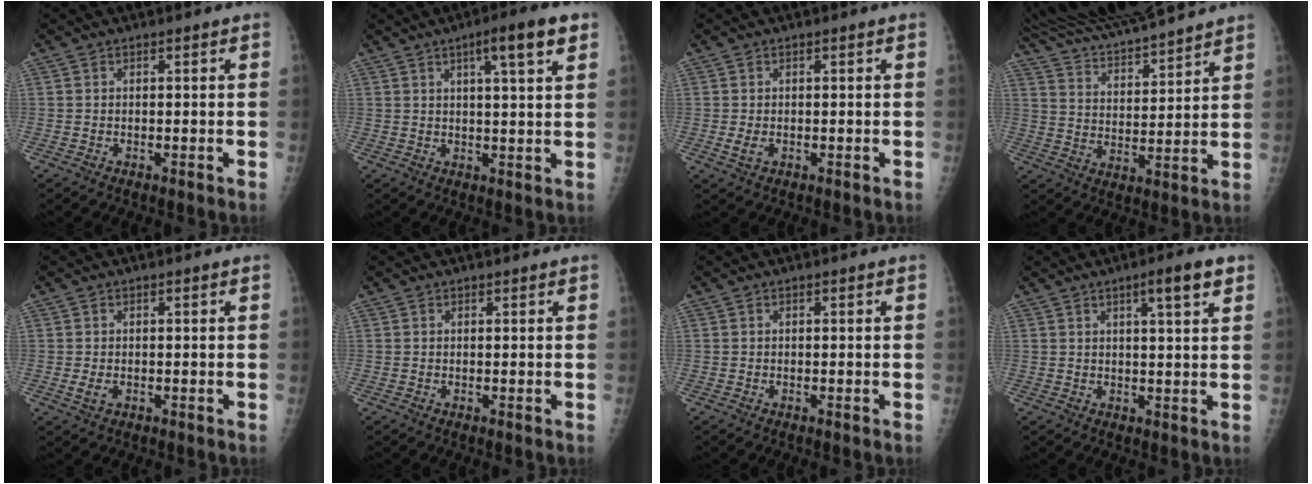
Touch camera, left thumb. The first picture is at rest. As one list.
[{"total": 8.2, "force": [4.2, 1.0, 7.0], "torque": [-0.102, -0.010, 0.060]}, {"total": 2.0, "force": [-0.2, 1.1, 1.7], "torque": [-0.032, -0.003, 0.000]}, {"total": 19.7, "force": [18.1, 2.6, 7.4], "torque": [-0.105, -0.050, 0.304]}, {"total": 1.9, "force": [-0.2, 1.0, 1.6], "torque": [-0.030, -0.003, -0.002]}, {"total": 0.8, "force": [0.7, 0.1, 0.4], "torque": [0.000, 0.004, 0.011]}, {"total": 0.0}, {"total": 6.1, "force": [3.3, 0.7, 5.0], "torque": [-0.073, -0.011, 0.048]}]